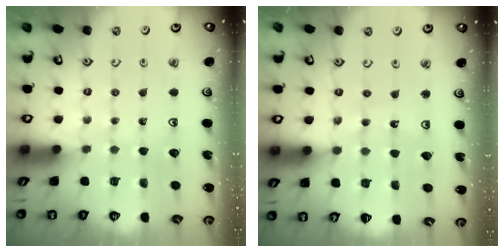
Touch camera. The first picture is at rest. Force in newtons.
{"total": 7.2, "press": 7.1, "slide": 0.7}